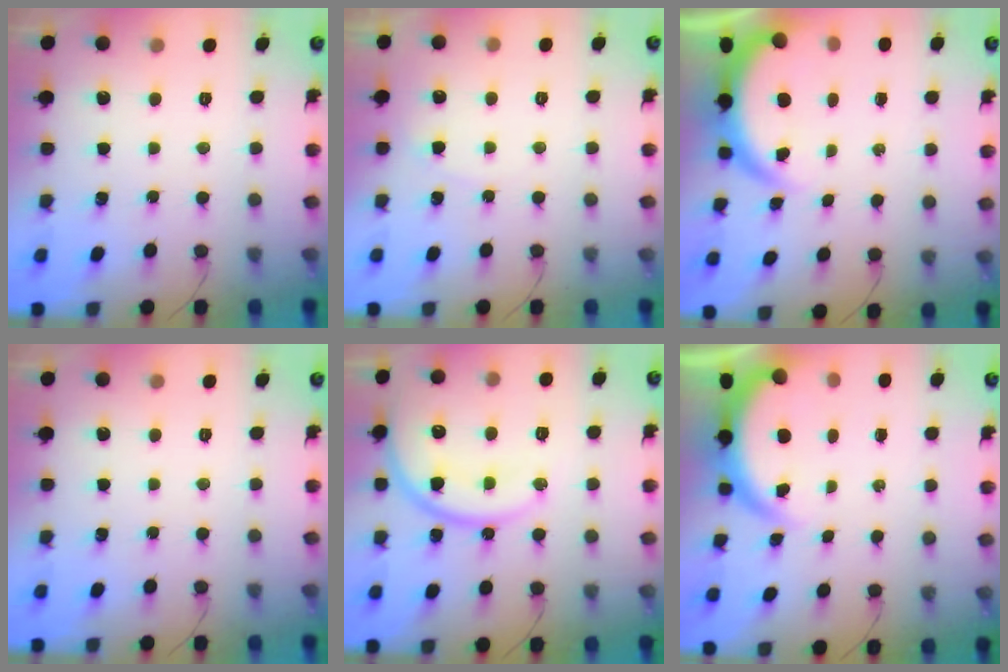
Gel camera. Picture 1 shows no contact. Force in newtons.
{"total": 2.7, "press": 2.7, "slide": 0.2}
{"total": 3.8, "press": 3.8, "slide": 0.2}
{"total": 0.0}
{"total": 15.1, "press": 15.0, "slide": 1.5}
{"total": 4.0, "press": 4.0, "slide": 0.2}